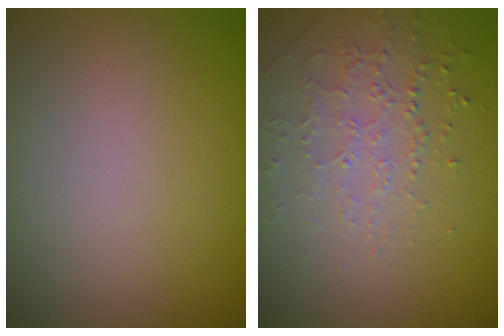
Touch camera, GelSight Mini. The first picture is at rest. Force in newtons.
{"total": 1.7, "press": 1.5, "slide": 0.8}